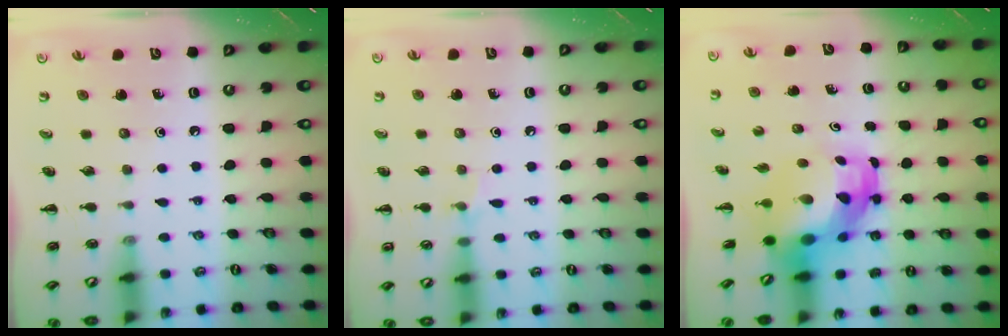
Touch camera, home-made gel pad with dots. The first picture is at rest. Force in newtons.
{"total": 5.1, "press": 4.8, "slide": 1.6}
{"total": 6.8, "press": 6.5, "slide": 1.9}